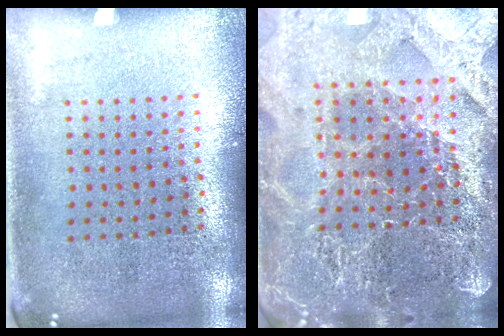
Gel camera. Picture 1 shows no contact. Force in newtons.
{"total": 4.1, "press": 3.9, "slide": 1.1}